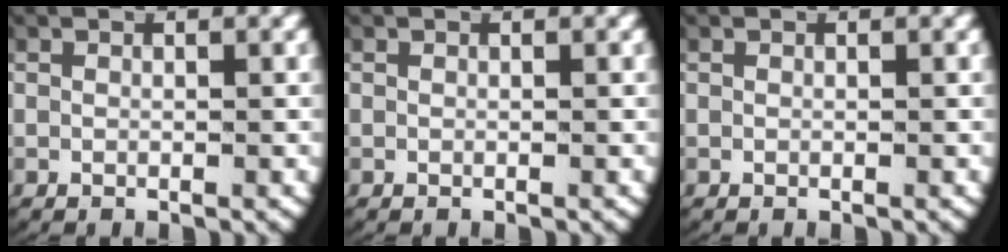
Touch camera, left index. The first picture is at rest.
{"total": 0.0}
{"total": 0.0}